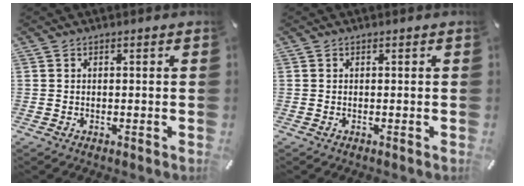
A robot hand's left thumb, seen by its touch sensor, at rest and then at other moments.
{"total": 0.0}